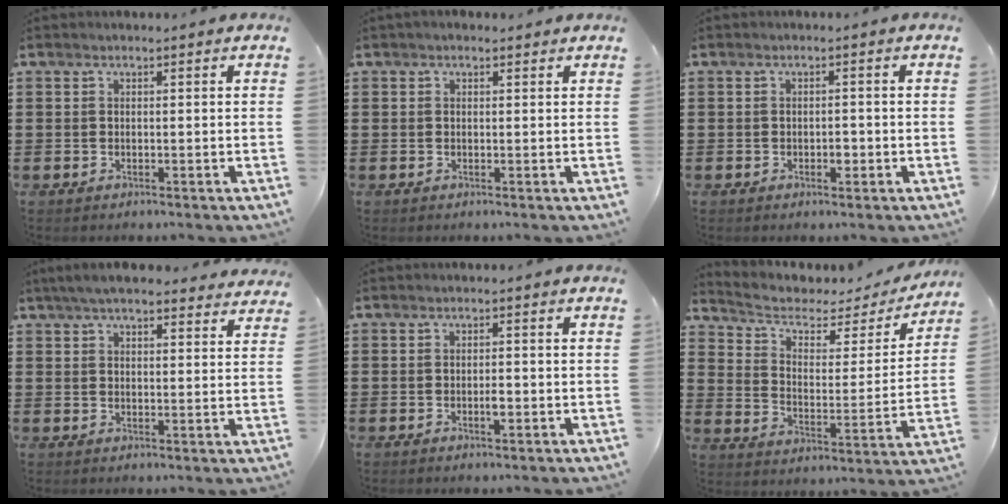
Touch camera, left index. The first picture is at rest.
{"total": 0.7, "force": [0.4, 0.6, 0.3], "torque": [-0.008, 0.006, 0.006]}
{"total": 1.4, "force": [-0.3, 0.7, 1.2], "torque": [-0.022, 0.000, -0.007]}
{"total": 5.2, "force": [4.7, 0.7, 2.0], "torque": [-0.052, -0.007, 0.088]}
{"total": 1.7, "force": [-0.4, 0.5, 1.5], "torque": [-0.028, -0.002, -0.005]}
{"total": 4.1, "force": [2.6, 2.3, 2.2], "torque": [-0.062, -0.014, 0.037]}